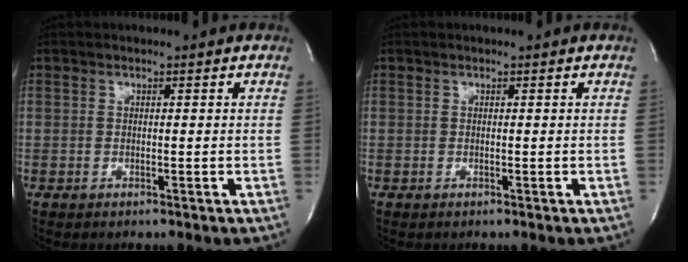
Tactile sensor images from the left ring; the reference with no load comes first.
{"total": 0.0}